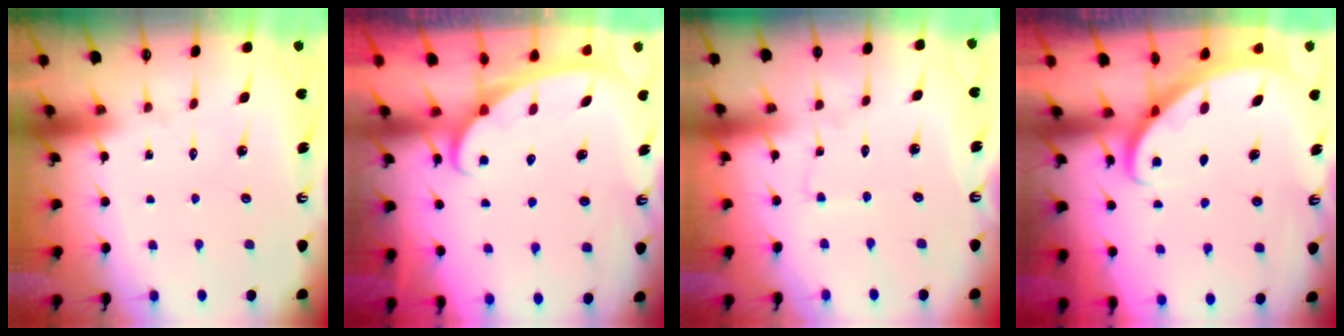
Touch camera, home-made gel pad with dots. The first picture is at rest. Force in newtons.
{"total": 2.4, "press": 2.4, "slide": 0.4}
{"total": 2.5, "press": 2.5, "slide": 0.3}
{"total": 2.6, "press": 2.6, "slide": 0.3}